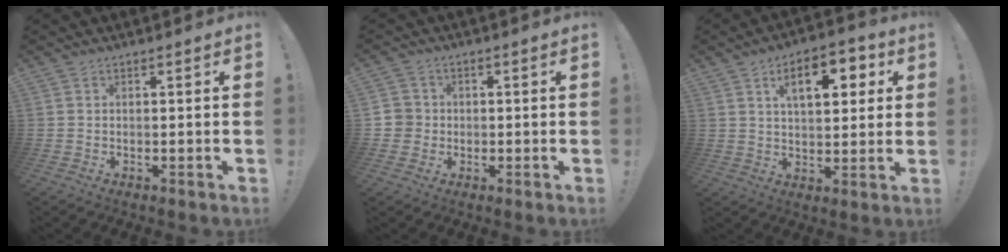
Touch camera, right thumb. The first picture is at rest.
{"total": 3.6, "force": [-0.3, 3.5, 1.0], "torque": [-0.025, 0.007, -0.004]}
{"total": 11.9, "force": [4.4, 5.9, 9.3], "torque": [-0.134, 0.001, 0.070]}